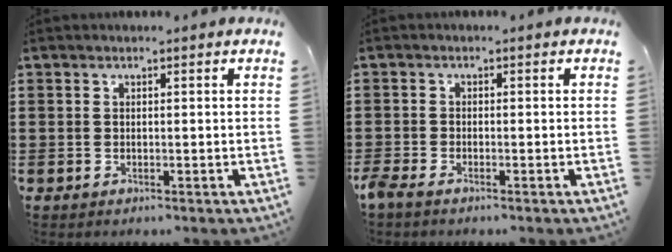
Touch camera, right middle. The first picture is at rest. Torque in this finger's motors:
{"motor_torque": [2.14, 0.00, 0.08, 0.07]}